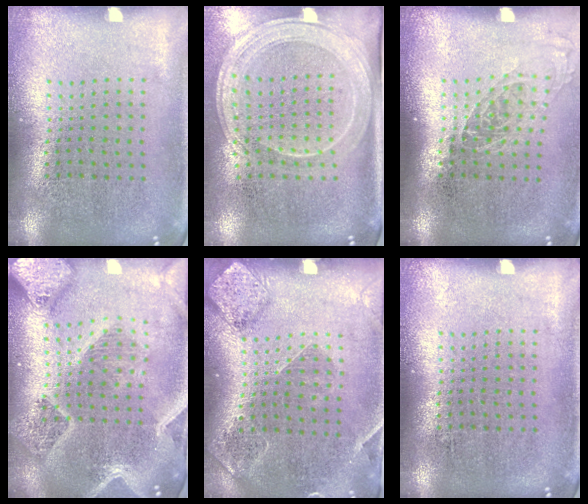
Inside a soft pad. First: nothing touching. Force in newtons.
{"total": 2.1, "press": 1.8, "slide": 1.0}
{"total": 1.2, "press": 1.0, "slide": 0.7}
{"total": 3.3, "press": 2.9, "slide": 1.7}
{"total": 1.6, "press": 1.5, "slide": 0.3}
{"total": 0.0}